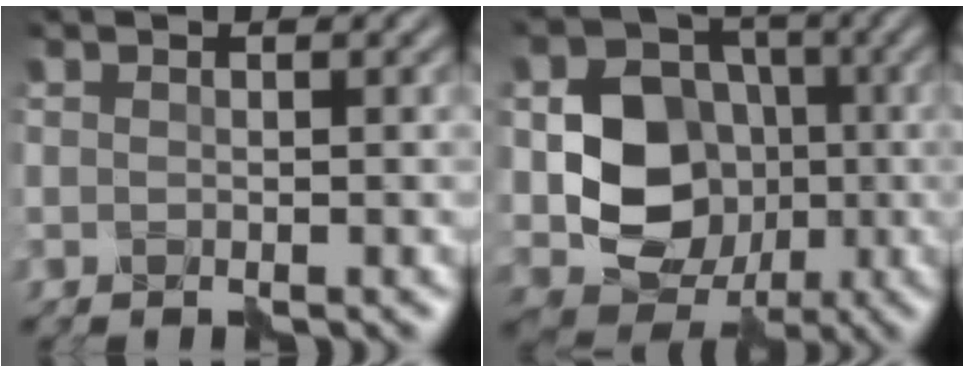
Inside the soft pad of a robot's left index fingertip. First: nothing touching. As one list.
[{"total": 7.5, "force": [-0.6, 6.4, 3.9], "torque": [-0.065, -0.006, -0.014]}]